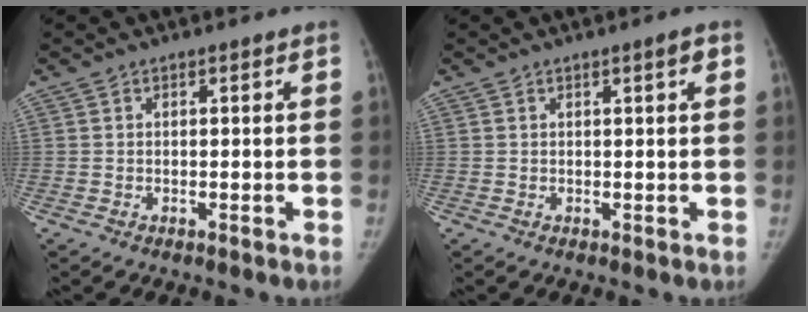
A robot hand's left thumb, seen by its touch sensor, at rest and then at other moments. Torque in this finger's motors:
{"motor_torque": [-0.15, -0.02, -0.01, 0.20, -0.01]}